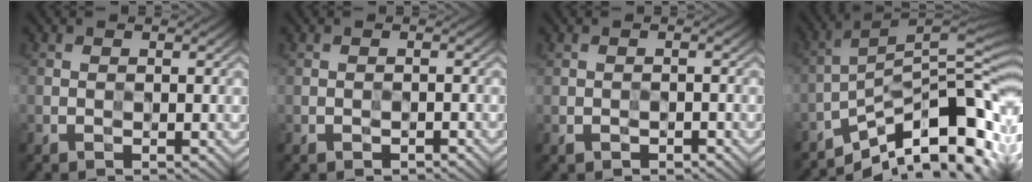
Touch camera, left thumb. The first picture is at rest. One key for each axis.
{"total": 0.8, "fx": -0.5, "fy": 0.5, "fz": 0.3, "tx": -0.002, "ty": -0.002, "tz": -0.009}
{"total": 1.1, "fx": -0.6, "fy": 0.7, "fz": 0.4, "tx": -0.005, "ty": -0.002, "tz": -0.012}
{"total": 14.2, "fx": -8.9, "fy": 3.8, "fz": 10.4, "tx": -0.174, "ty": 0.004, "tz": -0.162}